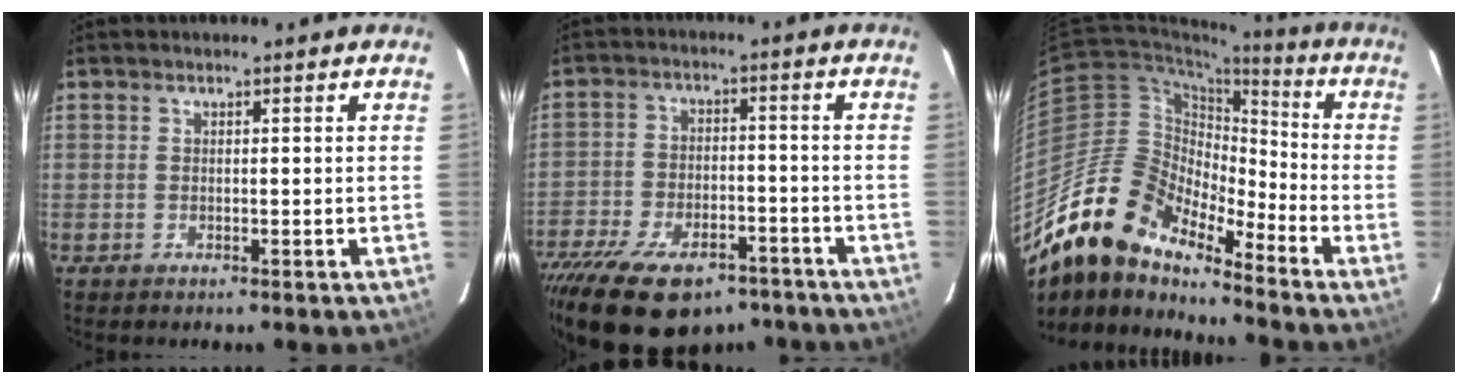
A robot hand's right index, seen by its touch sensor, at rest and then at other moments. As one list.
[{"total": 22.1, "force": [-15.5, 10.4, 11.8], "torque": [-0.248, -0.025, -0.235]}, {"total": 17.5, "force": [-14.6, 6.0, 7.5], "torque": [-0.128, 0.003, -0.283]}]